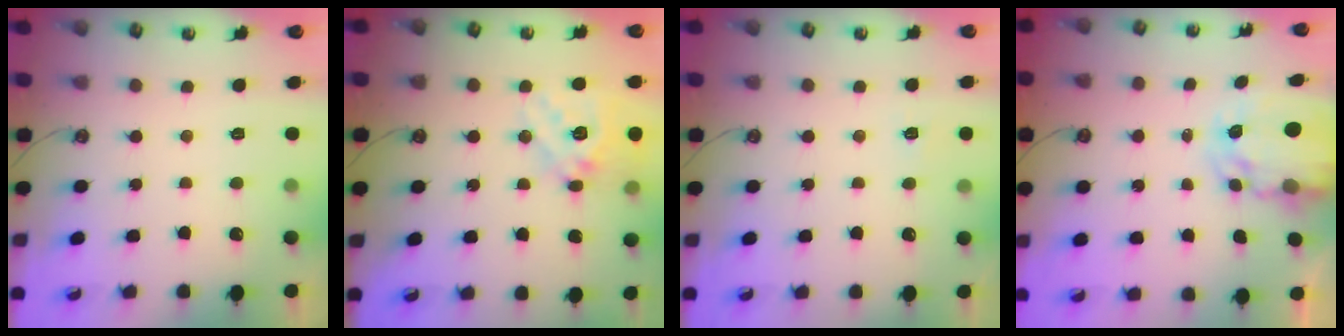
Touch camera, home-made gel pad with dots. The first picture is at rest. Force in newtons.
{"total": 17.6, "press": 17.4, "slide": 3.0}
{"total": 4.3, "press": 4.3, "slide": 0.4}
{"total": 6.3, "press": 6.3, "slide": 0.5}